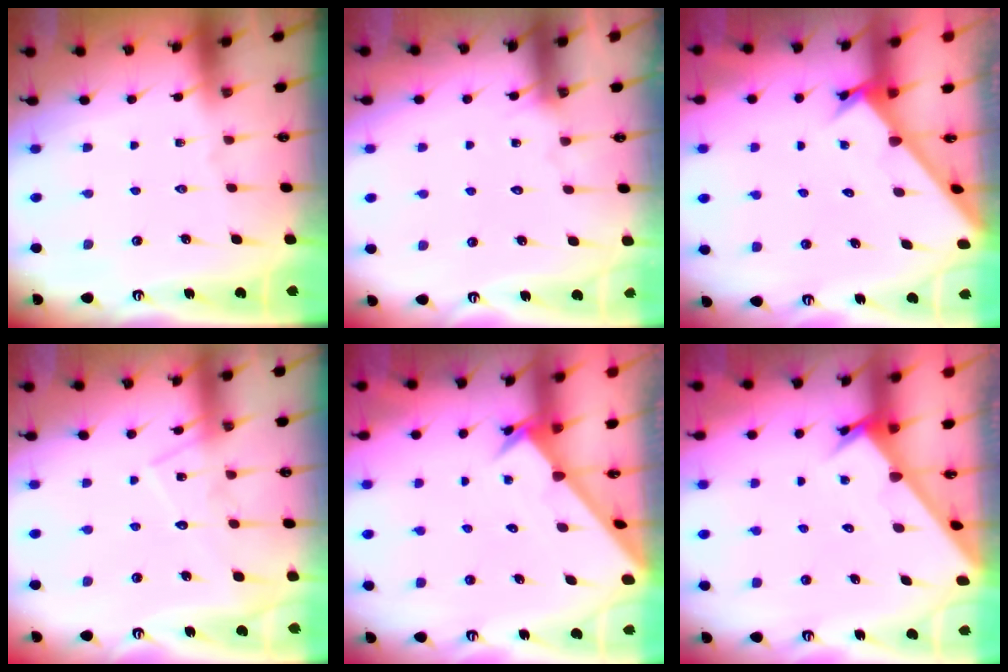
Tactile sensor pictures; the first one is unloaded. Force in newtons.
{"total": 5.8, "press": 5.8, "slide": 0.3}
{"total": 2.4, "press": 2.4, "slide": 0.1}
{"total": 11.1, "press": 11.1, "slide": 0.6}
{"total": 2.8, "press": 2.8, "slide": 0.2}
{"total": 2.9, "press": 2.9, "slide": 0.1}